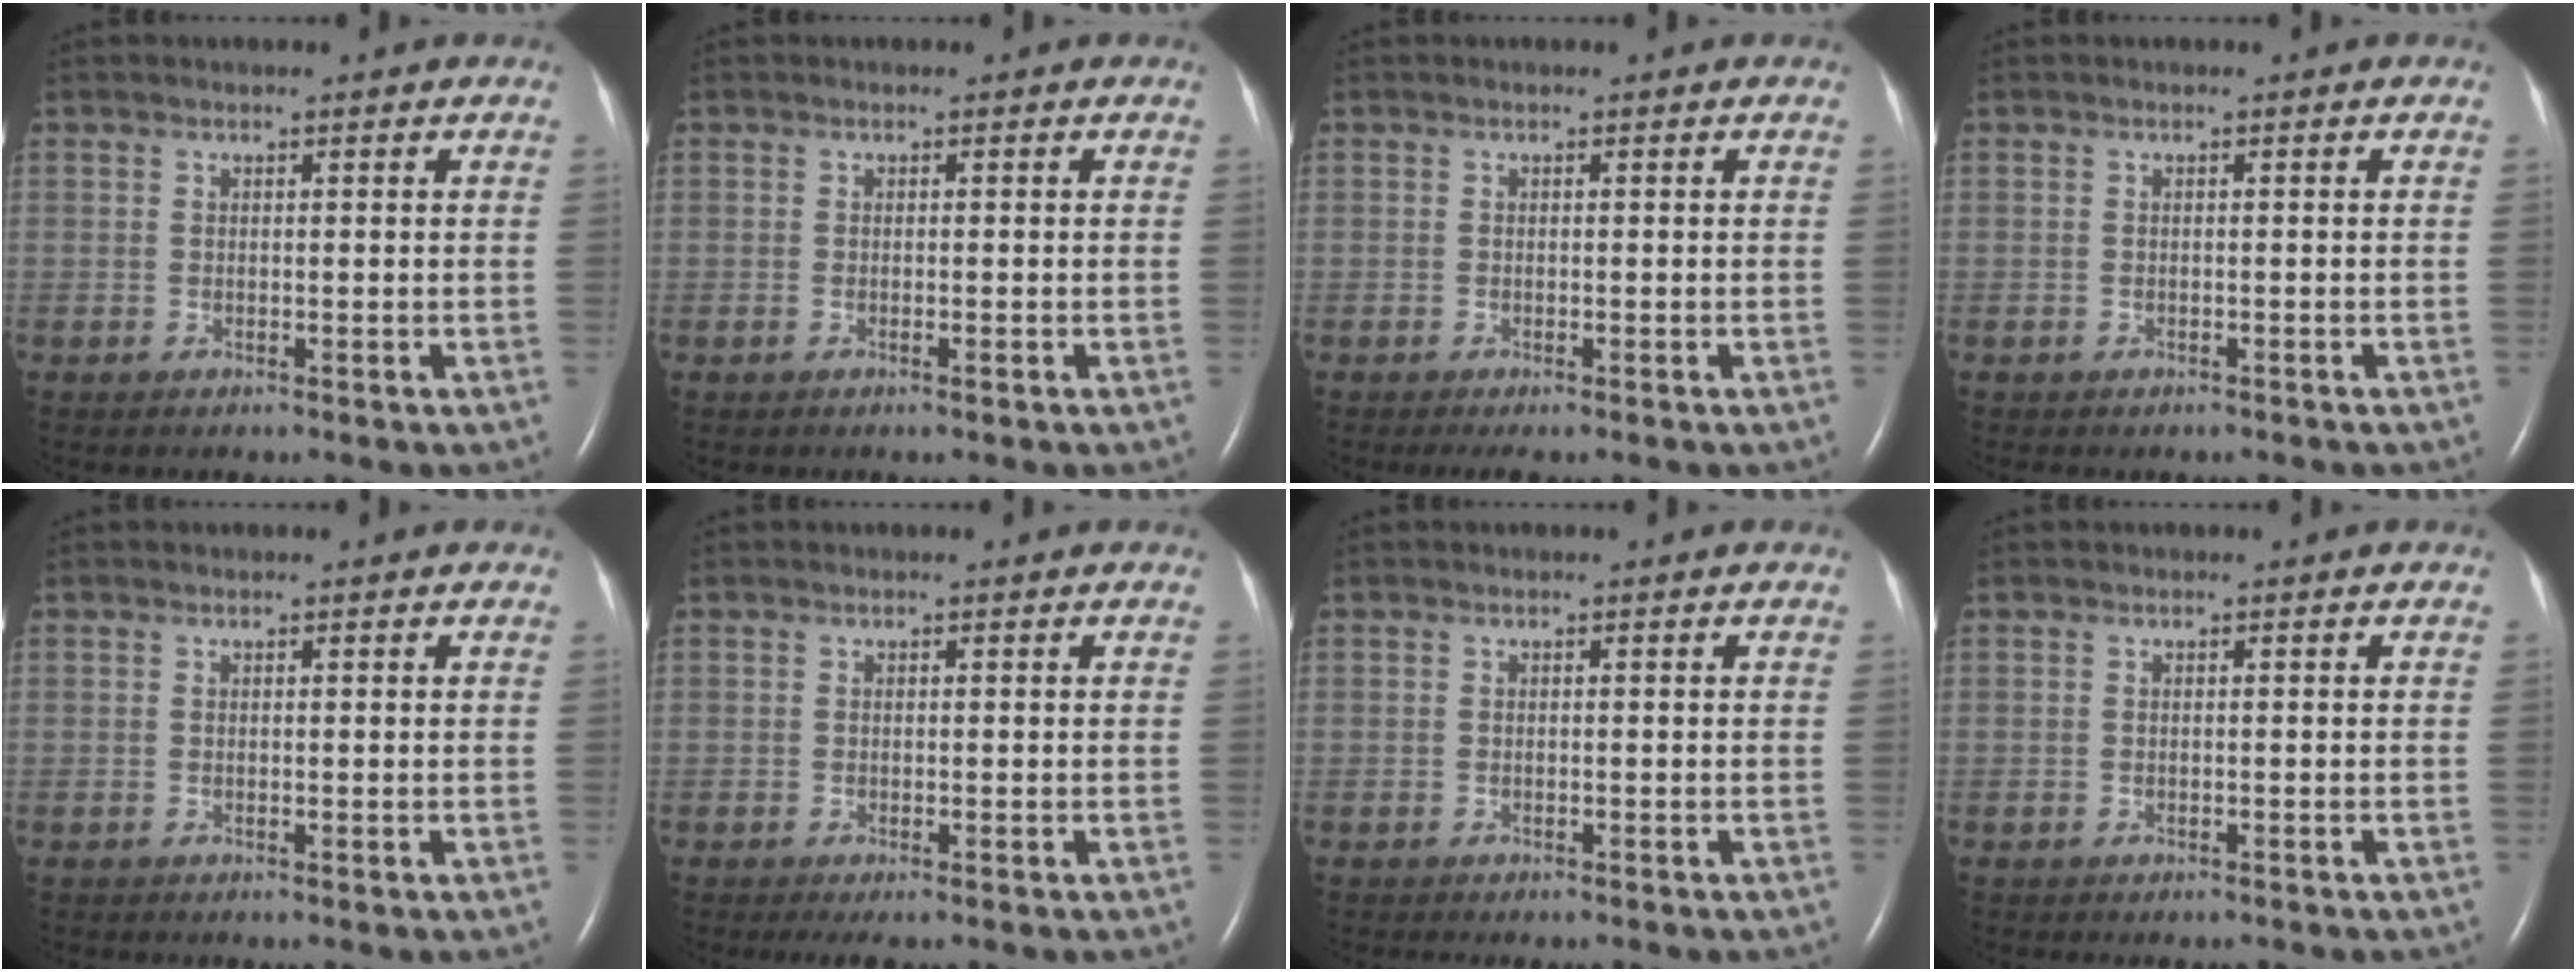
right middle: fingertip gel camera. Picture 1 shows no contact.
{"total": 0.6, "force": [-0.3, 0.0, 0.4], "torque": [-0.012, -0.001, -0.005]}
{"total": 2.2, "force": [-1.7, 0.5, 1.4], "torque": [-0.020, -0.007, -0.020]}
{"total": 2.5, "force": [-2.1, 1.0, 0.9], "torque": [-0.016, -0.004, -0.020]}
{"total": 0.0}
{"total": 2.5, "force": [-1.8, 0.7, 1.6], "torque": [-0.025, -0.009, -0.024]}
{"total": 3.0, "force": [-2.5, 0.8, 1.3], "torque": [-0.018, -0.006, -0.026]}
{"total": 2.4, "force": [-2.0, 0.8, 0.9], "torque": [-0.014, -0.004, -0.019]}